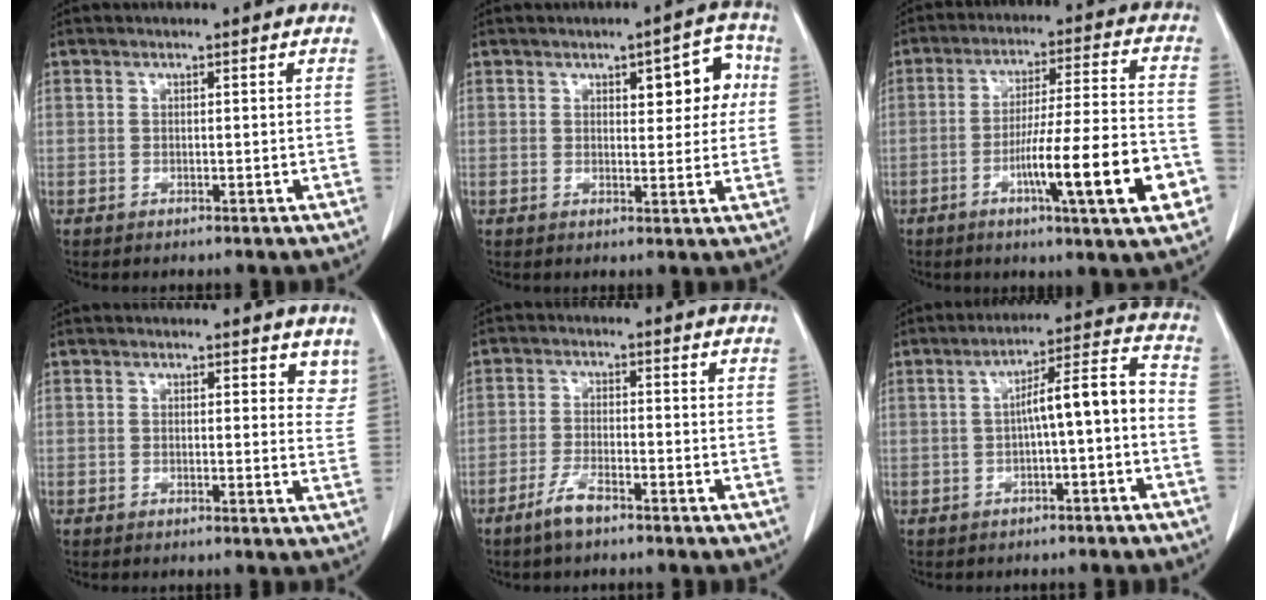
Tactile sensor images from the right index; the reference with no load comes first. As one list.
[{"total": 6.8, "force": [2.0, 2.7, 5.9], "torque": [-0.063, 0.020, 0.024]}, {"total": 15.7, "force": [-5.7, 0.6, 14.6], "torque": [-0.219, -0.003, -0.085]}, {"total": 4.5, "force": [3.8, 2.0, 1.3], "torque": [0.010, -0.016, 0.028]}, {"total": 4.0, "force": [-3.0, 0.6, 2.5], "torque": [-0.057, -0.003, -0.058]}, {"total": 7.8, "force": [-1.4, 1.0, 7.6], "torque": [-0.113, 0.033, -0.020]}]